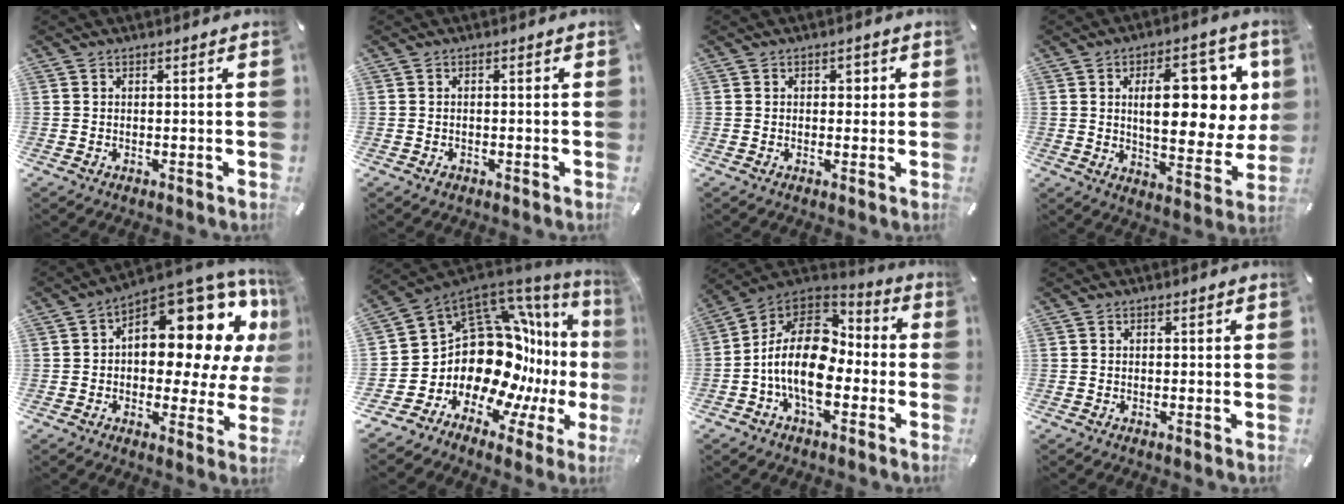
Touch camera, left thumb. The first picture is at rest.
{"total": 1.2, "force": [-0.5, 0.9, 0.5], "torque": [-0.011, 0.003, -0.012]}
{"total": 2.0, "force": [0.3, 1.5, 1.3], "torque": [-0.004, -0.001, -0.005]}
{"total": 19.3, "force": [5.3, 9.0, 16.2], "torque": [-0.226, -0.015, 0.085]}
{"total": 16.8, "force": [7.9, 8.7, 12.1], "torque": [-0.141, -0.089, 0.122]}
{"total": 20.0, "force": [0.8, 14.2, 14.1], "torque": [-0.211, -0.097, 0.058]}
{"total": 18.1, "force": [-4.0, 11.1, 13.7], "torque": [-0.279, 0.017, -0.072]}
{"total": 0.6, "force": [-0.1, 0.4, 0.4], "torque": [-0.008, 0.002, -0.004]}